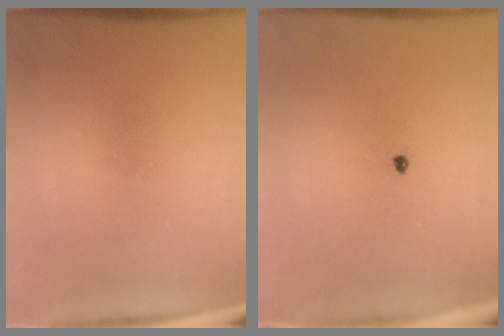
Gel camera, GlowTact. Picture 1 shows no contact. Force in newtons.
{"total": 0.6}